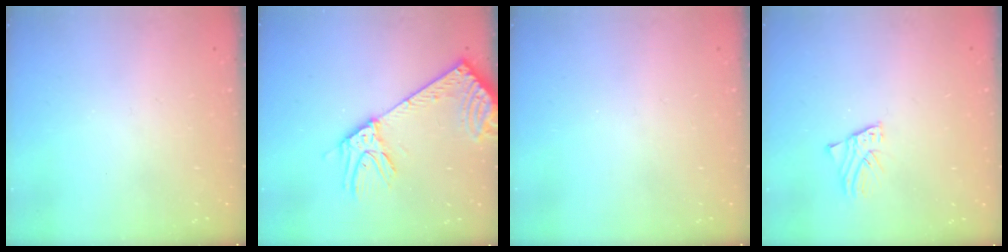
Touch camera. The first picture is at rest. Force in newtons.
{"total": 10.7, "press": 10.4, "slide": 2.5}
{"total": 0.0}
{"total": 1.6, "press": 1.6, "slide": 0.2}